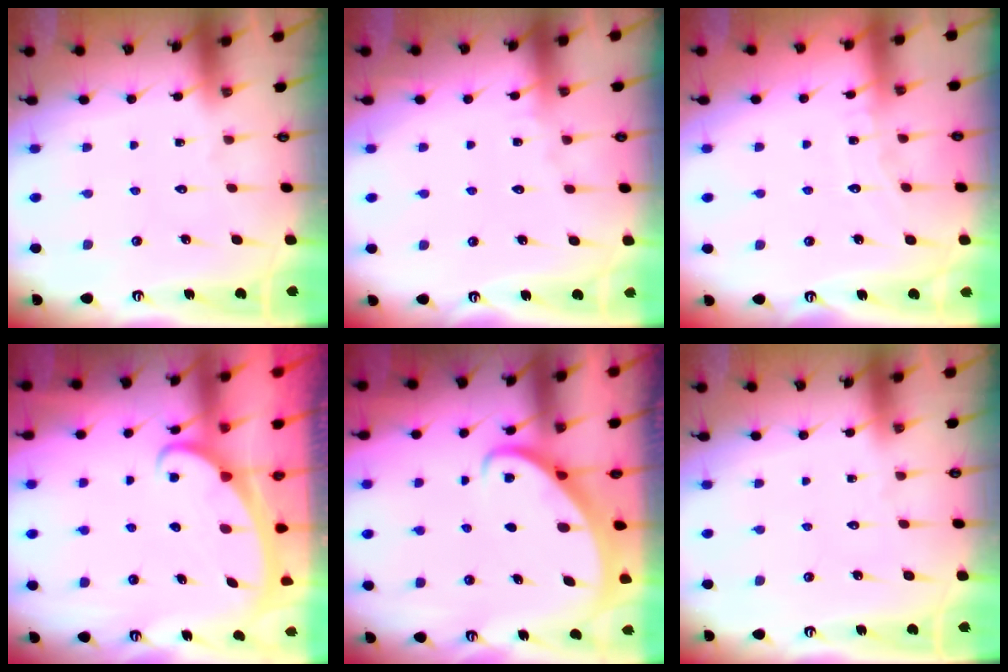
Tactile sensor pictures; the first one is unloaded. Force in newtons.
{"total": 1.9, "press": 1.9, "slide": 0.2}
{"total": 5.2, "press": 5.2, "slide": 0.5}
{"total": 2.3, "press": 2.3, "slide": 0.3}
{"total": 2.2, "press": 2.2, "slide": 0.3}
{"total": 0.0}